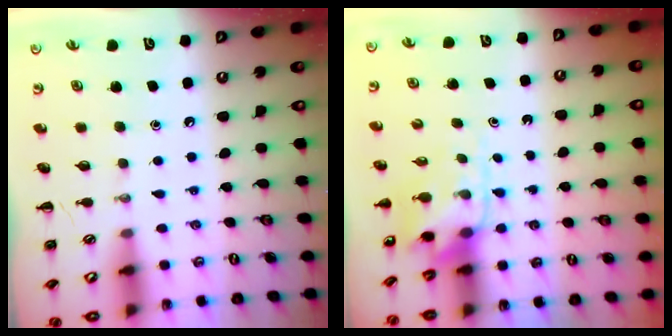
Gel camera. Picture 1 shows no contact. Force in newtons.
{"total": 4.8, "press": 4.8, "slide": 0.3}